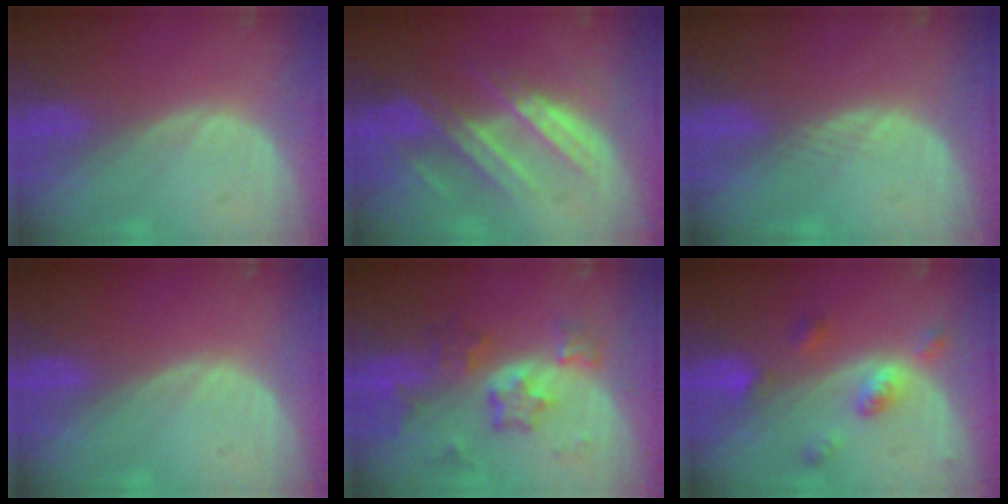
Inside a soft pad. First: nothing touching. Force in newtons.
{"total": 8.6, "press": 7.8, "slide": 3.7}
{"total": 1.0, "press": 0.8, "slide": 0.5}
{"total": 0.0}
{"total": 7.0, "press": 6.7, "slide": 2.2}
{"total": 5.3, "press": 4.6, "slide": 2.5}